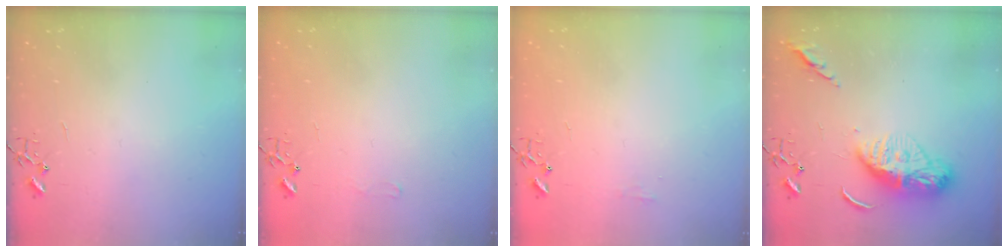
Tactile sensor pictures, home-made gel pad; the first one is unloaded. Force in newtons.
{"total": 6.4, "press": 6.4, "slide": 0.8}
{"total": 4.5, "press": 4.4, "slide": 0.7}
{"total": 13.3, "press": 13.2, "slide": 1.3}